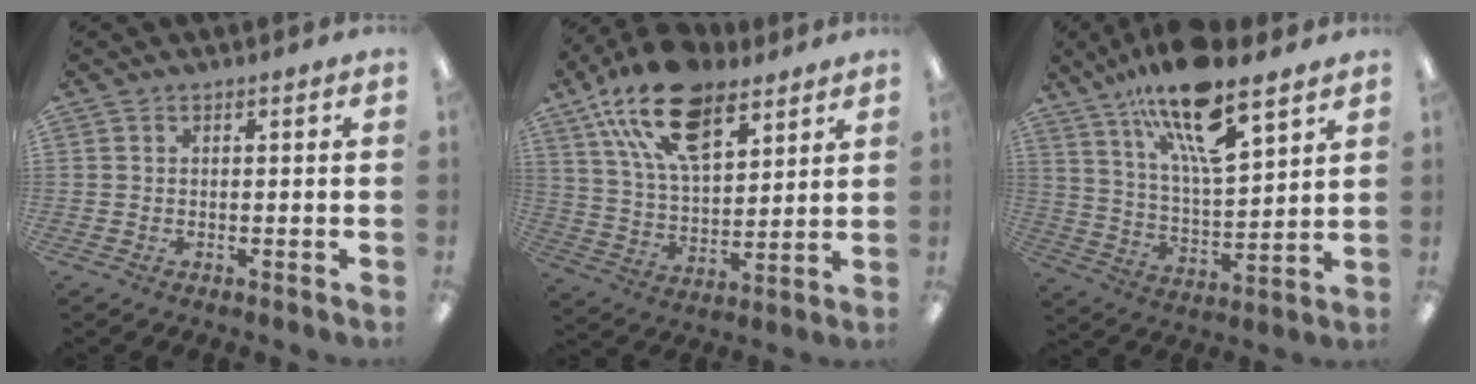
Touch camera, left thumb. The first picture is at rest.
{"total": 20.1, "force": [12.1, 10.2, 12.3], "torque": [-0.218, -0.048, 0.216]}
{"total": 17.6, "force": [12.7, 4.8, 11.1], "torque": [-0.196, -0.067, 0.213]}